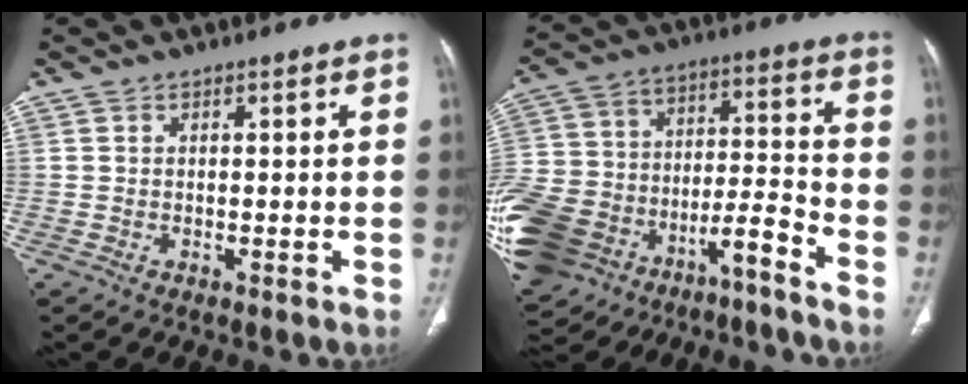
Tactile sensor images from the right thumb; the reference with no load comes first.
{"total": 24.3, "force": [-15.6, 12.5, 13.8], "torque": [-0.323, 0.085, -0.272]}